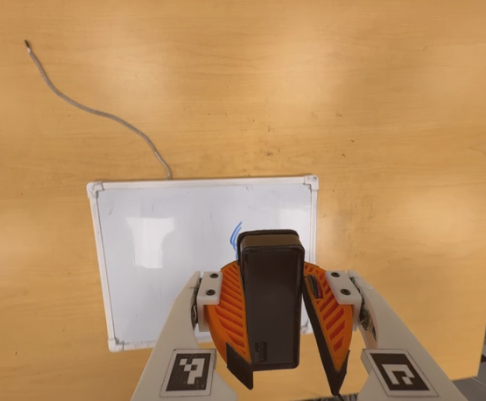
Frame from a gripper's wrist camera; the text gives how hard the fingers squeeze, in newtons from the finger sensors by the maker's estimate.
{"total": 7.4, "left": 8.0, "right": 6.7}